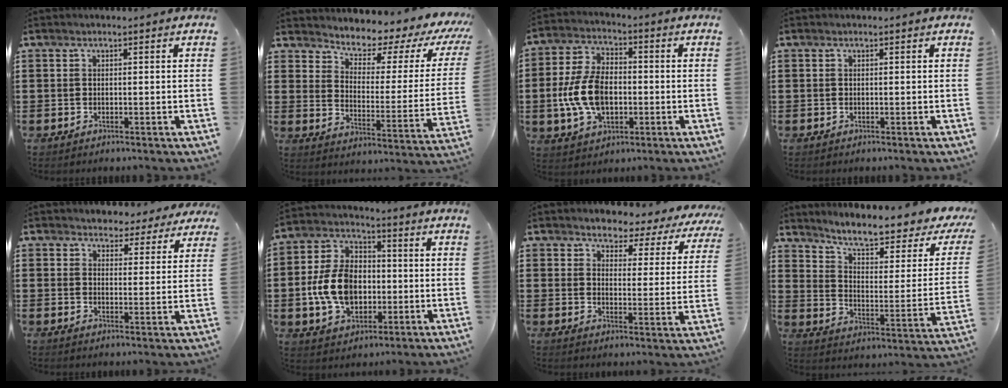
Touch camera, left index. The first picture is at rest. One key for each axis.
{"total": 4.0, "fx": 3.5, "fy": 1.5, "fz": 1.1, "tx": -0.040, "ty": -0.038, "tz": 0.049}
{"total": 9.9, "fx": -1.5, "fy": 6.0, "fz": 7.8, "tx": -0.184, "ty": 0.005, "tz": -0.033}
{"total": 0.0}
{"total": 3.8, "fx": 3.5, "fy": 1.5, "fz": 0.0, "tx": -0.011, "ty": -0.010, "tz": 0.063}
{"total": 10.4, "fx": -1.4, "fy": 7.4, "fz": 7.2, "tx": -0.175, "ty": 0.013, "tz": -0.028}
{"total": 3.7, "fx": 3.6, "fy": 0.9, "fz": 0.2, "tx": -0.030, "ty": -0.025, "tz": 0.057}
{"total": 7.5, "fx": 6.1, "fy": 0.6, "fz": 4.3, "tx": -0.093, "ty": -0.050, "tz": 0.096}